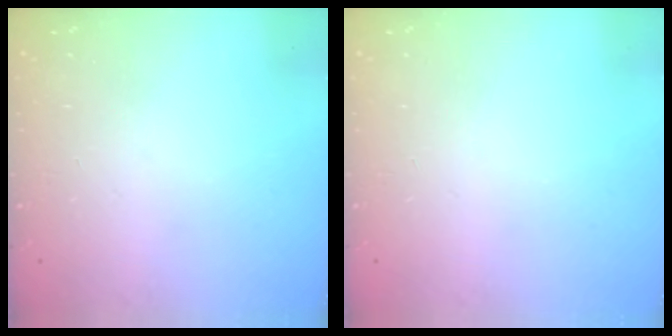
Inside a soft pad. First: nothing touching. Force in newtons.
{"total": 0.0}